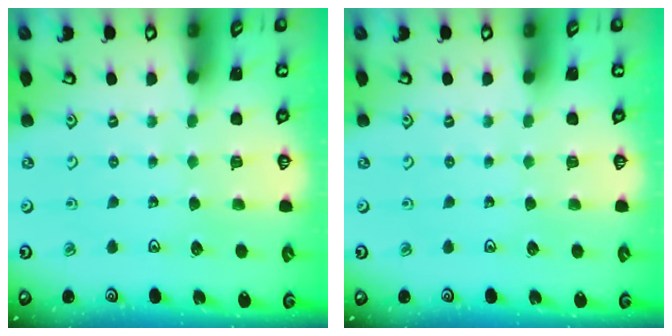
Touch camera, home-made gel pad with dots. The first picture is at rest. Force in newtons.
{"total": 0.0}